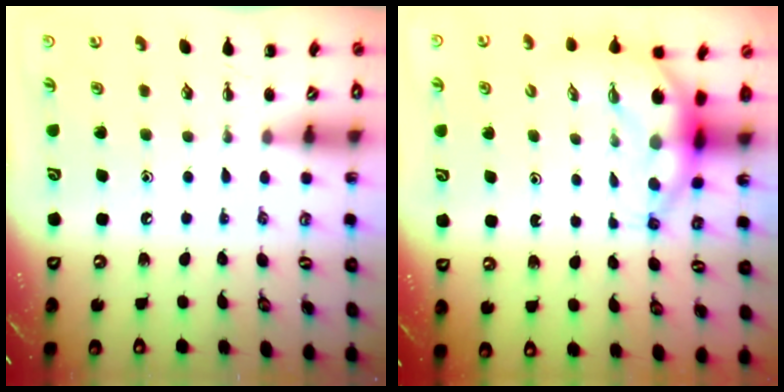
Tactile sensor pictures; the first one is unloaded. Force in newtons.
{"total": 7.0, "press": 6.9, "slide": 1.2}